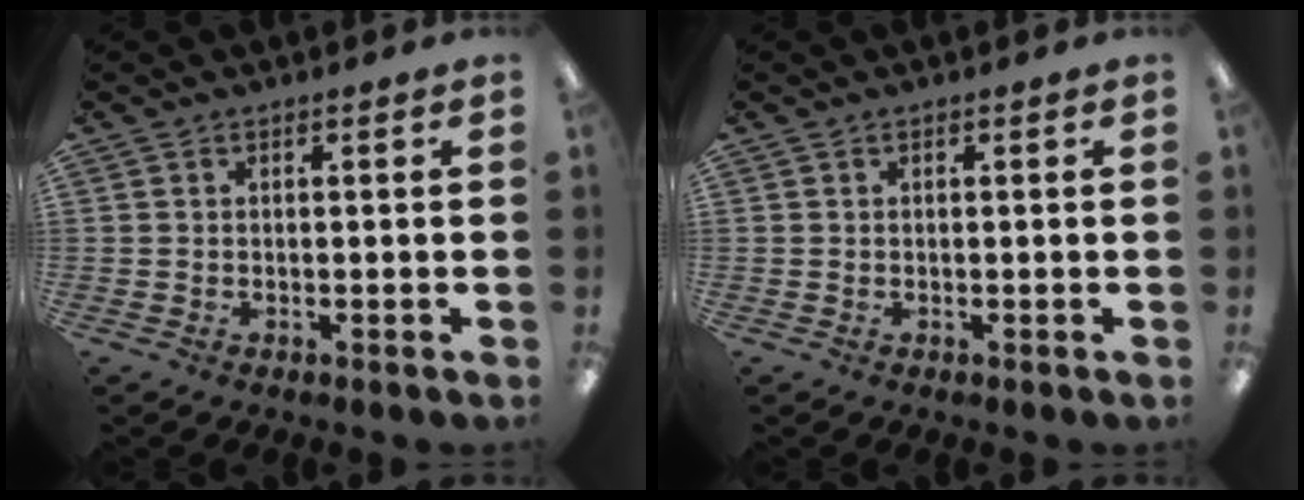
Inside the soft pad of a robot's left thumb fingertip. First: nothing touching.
{"total": 0.0}